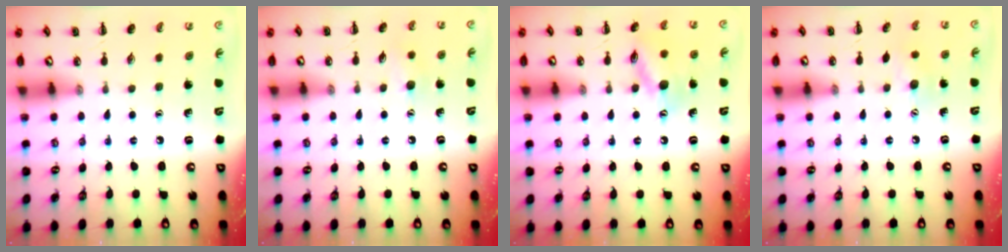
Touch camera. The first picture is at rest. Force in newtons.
{"total": 6.0, "press": 5.8, "slide": 1.5}
{"total": 12.4, "press": 12.4, "slide": 1.1}
{"total": 6.7, "press": 6.6, "slide": 1.0}